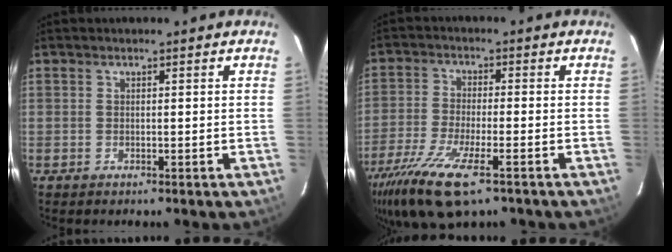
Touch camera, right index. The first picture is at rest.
{"total": 13.9, "force": [-8.5, 3.9, 10.3], "torque": [-0.223, -0.045, -0.161]}